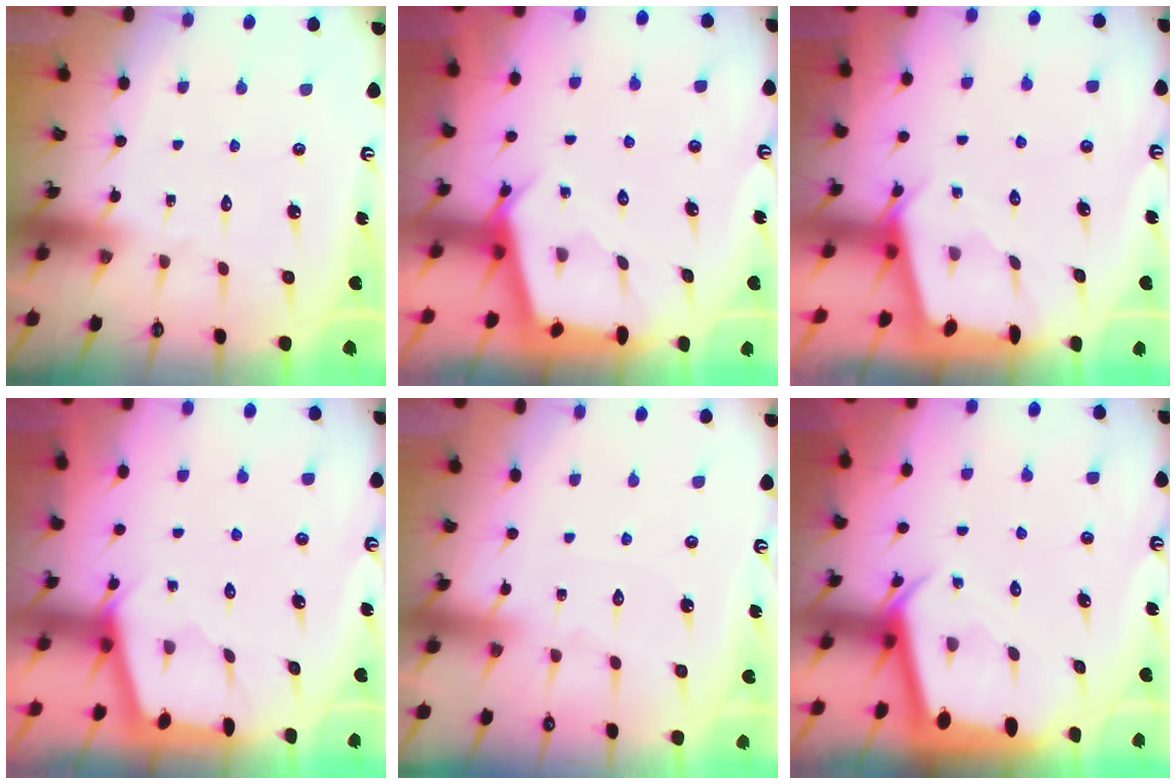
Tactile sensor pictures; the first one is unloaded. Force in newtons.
{"total": 2.8, "press": 2.8, "slide": 0.2}
{"total": 2.4, "press": 2.4, "slide": 0.3}
{"total": 2.4, "press": 2.4, "slide": 0.4}
{"total": 2.6, "press": 2.6, "slide": 0.3}
{"total": 2.6, "press": 2.6, "slide": 0.2}